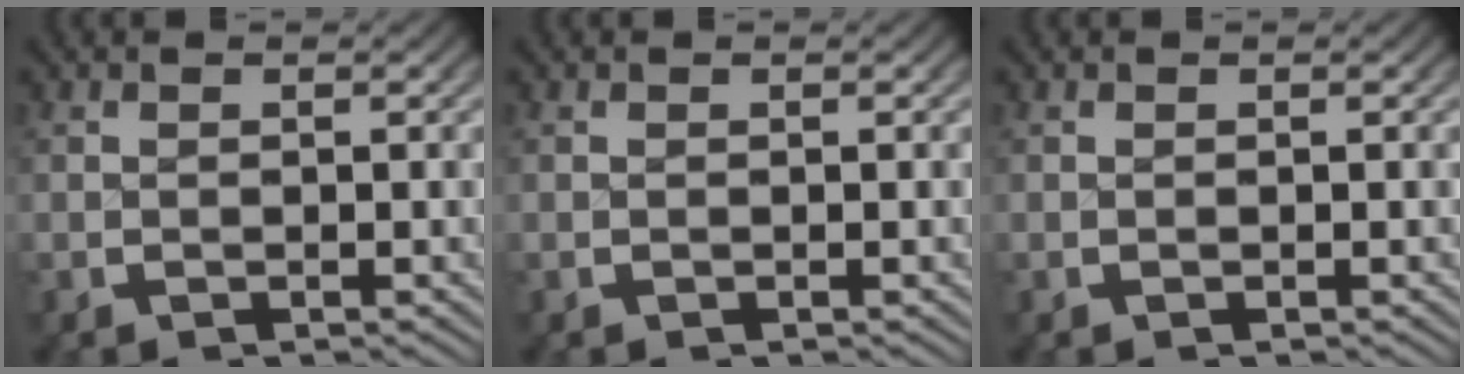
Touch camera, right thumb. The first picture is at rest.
{"total": 0.0}
{"total": 0.0}